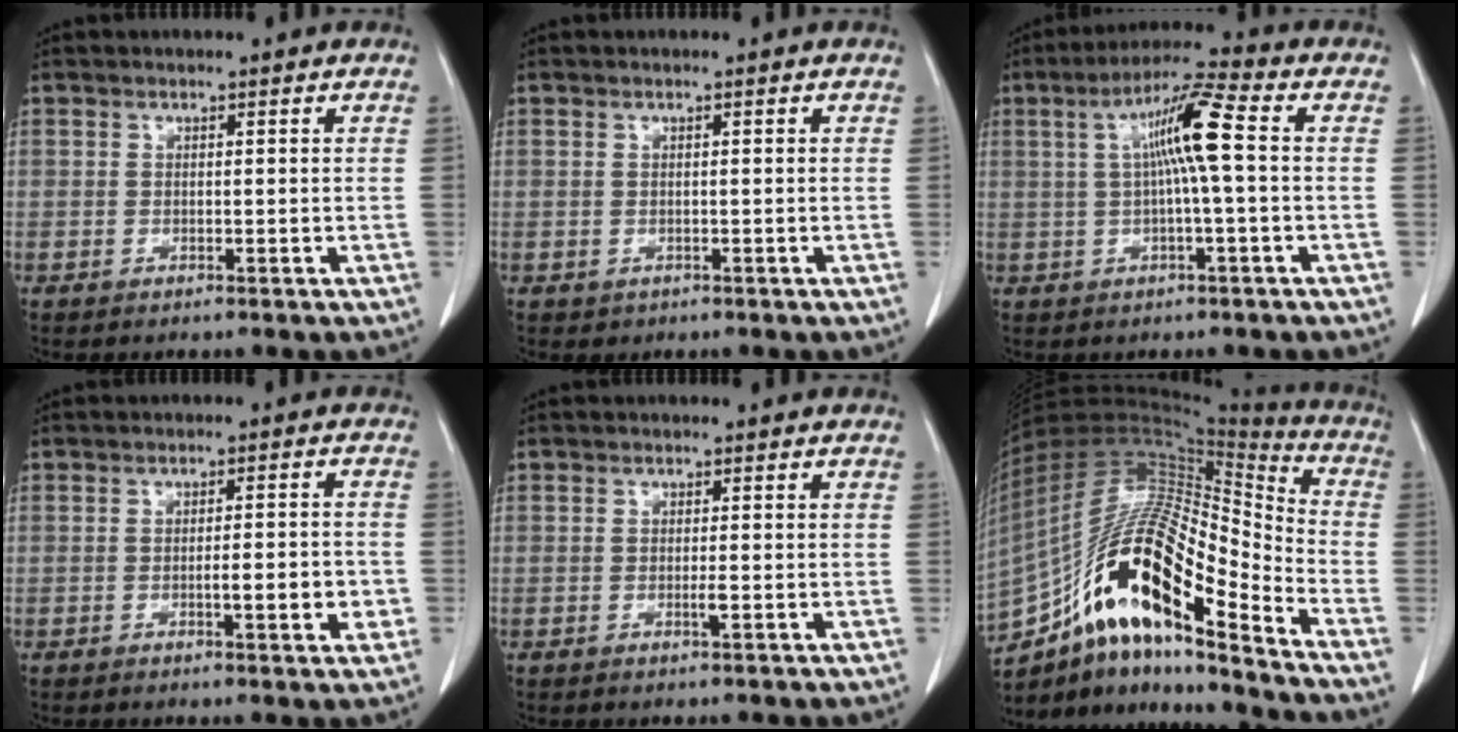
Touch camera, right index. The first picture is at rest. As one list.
[{"total": 0.6, "force": [-0.1, 0.6, 0.2], "torque": [-0.002, 0.002, 0.002]}, {"total": 8.8, "force": [1.0, 0.0, 8.7], "torque": [-0.161, 0.020, 0.015]}, {"total": 5.2, "force": [-1.5, 1.0, 4.9], "torque": [-0.070, 0.003, -0.014]}, {"total": 1.1, "force": [-0.3, 0.1, 1.1], "torque": [-0.023, -0.001, -0.004]}, {"total": 22.3, "force": [-12.6, 4.7, 17.8], "torque": [-0.338, 0.006, -0.219]}]